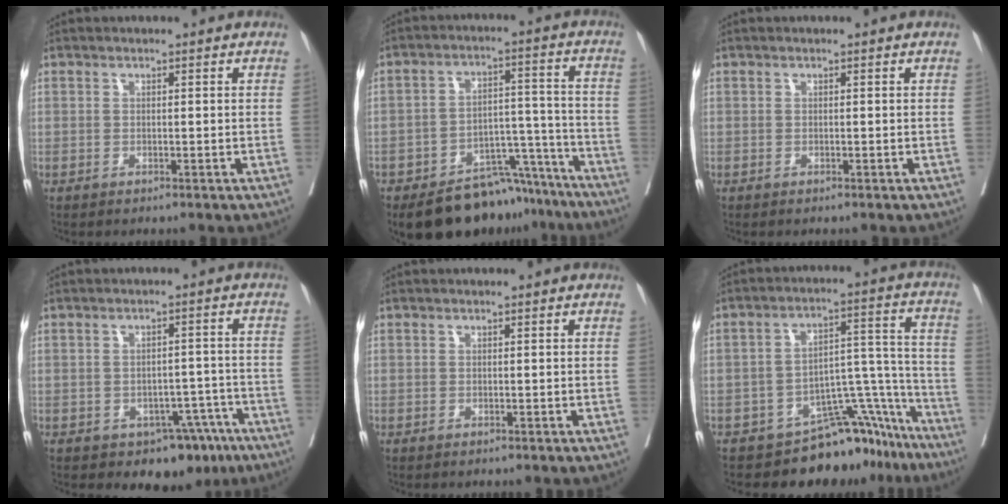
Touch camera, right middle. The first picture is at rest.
{"total": 14.1, "force": [-11.7, 6.0, 5.1], "torque": [-0.050, 0.038, -0.170]}
{"total": 0.0}
{"total": 7.5, "force": [-4.9, 4.6, 3.3], "torque": [-0.017, 0.020, -0.060]}
{"total": 0.0}
{"total": 11.8, "force": [-10.5, 4.3, 3.3], "torque": [-0.001, 0.079, -0.152]}